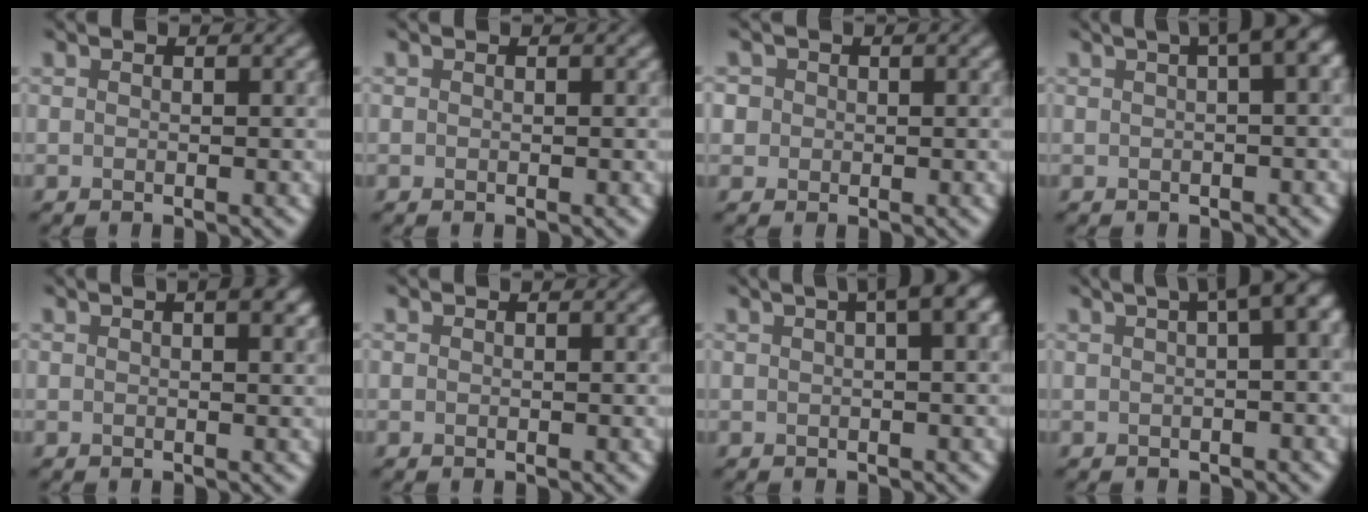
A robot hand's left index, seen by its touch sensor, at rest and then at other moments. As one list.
[{"total": 0.0}, {"total": 2.4, "force": [0.7, 2.2, 0.6], "torque": [0.005, 0.017, -0.005]}, {"total": 4.8, "force": [1.7, 1.3, 4.3], "torque": [-0.037, 0.026, 0.019]}, {"total": 2.6, "force": [1.2, 1.1, 2.0], "torque": [-0.014, 0.009, 0.006]}, {"total": 0.0}, {"total": 4.3, "force": [1.6, 1.0, 3.8], "torque": [-0.040, 0.020, 0.017]}, {"total": 6.6, "force": [2.0, 2.3, 5.9], "torque": [-0.040, 0.032, 0.026]}]